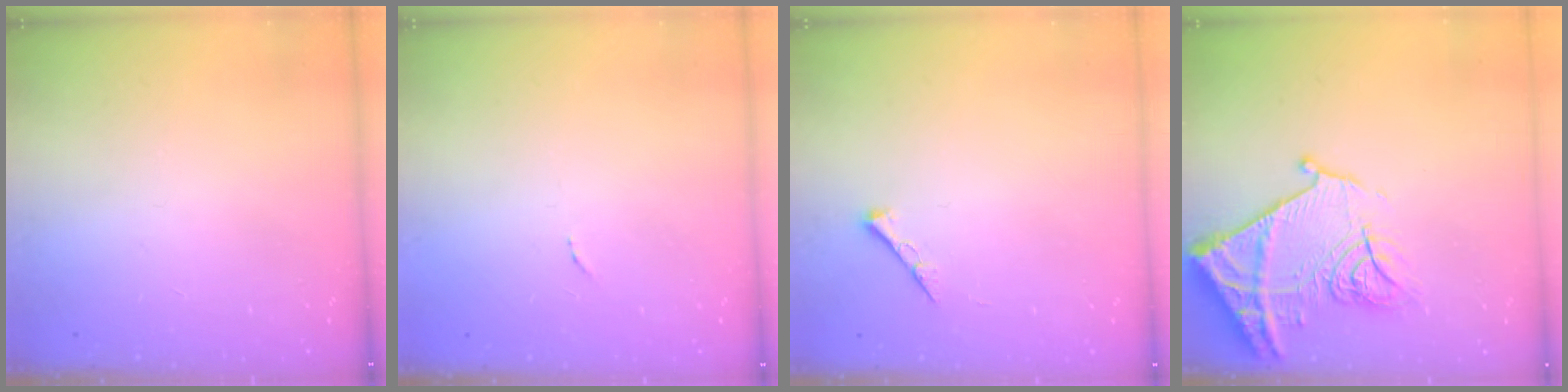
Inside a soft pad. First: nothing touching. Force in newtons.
{"total": 3.3, "press": 3.3, "slide": 0.2}
{"total": 4.3, "press": 4.3, "slide": 0.5}
{"total": 15.3, "press": 15.3, "slide": 1.6}